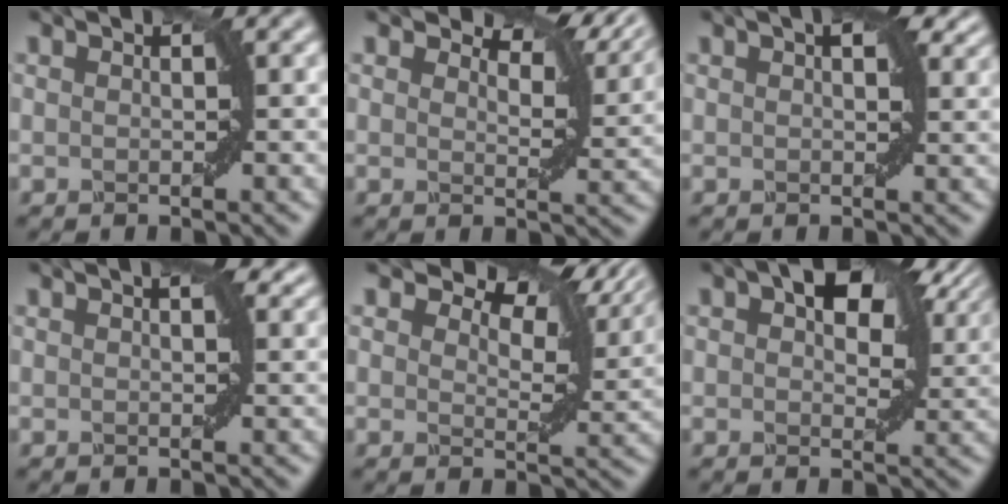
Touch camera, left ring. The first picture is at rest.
{"total": 6.6, "force": [4.9, 2.6, 3.5], "torque": [-0.052, 0.009, 0.073]}
{"total": 3.3, "force": [1.6, 1.4, 2.5], "torque": [-0.027, 0.007, 0.022]}
{"total": 1.5, "force": [1.0, 0.5, 1.1], "torque": [-0.009, -0.001, 0.016]}
{"total": 8.2, "force": [5.9, 3.5, 4.5], "torque": [-0.069, 0.006, 0.087]}
{"total": 8.7, "force": [4.0, 4.5, 6.4], "torque": [-0.083, 0.014, 0.061]}